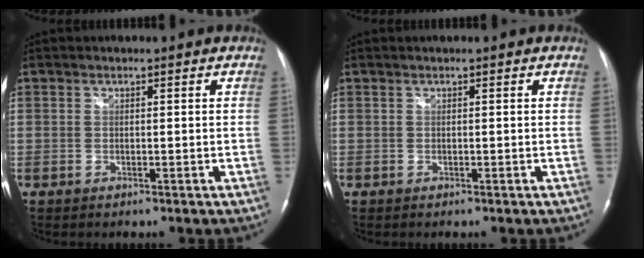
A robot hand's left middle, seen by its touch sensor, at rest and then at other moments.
{"total": 0.0}